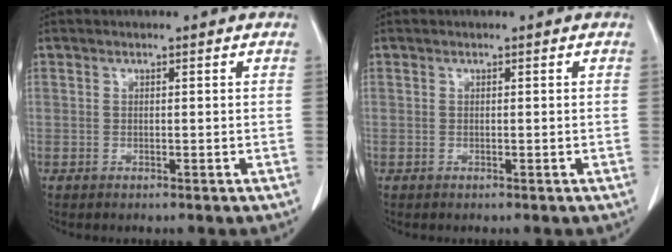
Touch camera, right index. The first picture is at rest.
{"total": 0.0}